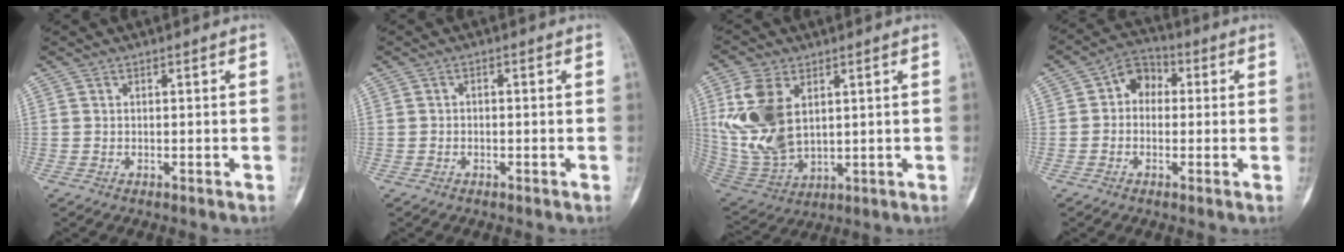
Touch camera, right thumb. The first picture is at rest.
{"total": 0.6, "force": [-0.3, 0.4, 0.2], "torque": [0.005, 0.003, -0.010]}
{"total": 14.4, "force": [3.6, 8.8, 10.7], "torque": [-0.217, -0.015, 0.087]}
{"total": 6.6, "force": [0.6, 5.2, 3.9], "torque": [-0.030, 0.023, -0.003]}